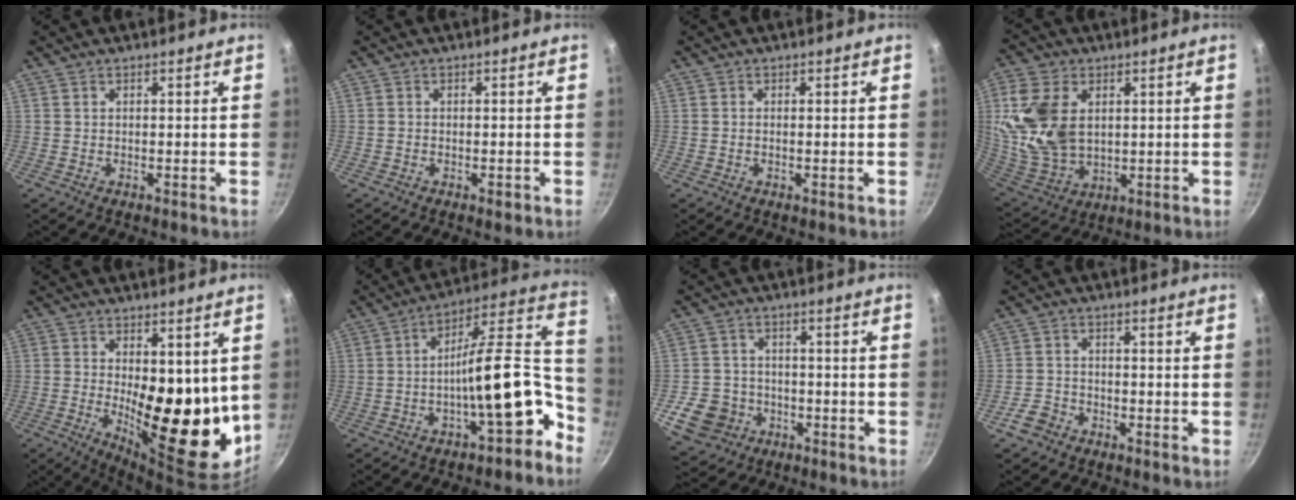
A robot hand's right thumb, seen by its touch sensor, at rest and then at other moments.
{"total": 1.4, "force": [-0.8, 0.7, 1.0], "torque": [-0.020, 0.004, -0.014]}
{"total": 0.8, "force": [-0.2, 0.2, 0.7], "torque": [-0.015, 0.001, -0.005]}
{"total": 15.9, "force": [3.2, 10.7, 11.3], "torque": [-0.217, -0.016, 0.076]}
{"total": 17.0, "force": [1.0, 7.5, 15.2], "torque": [-0.182, -0.039, 0.029]}
{"total": 18.7, "force": [-7.9, 7.0, 15.5], "torque": [-0.168, 0.088, -0.129]}
{"total": 9.8, "force": [-3.9, 8.2, 3.7], "torque": [-0.050, 0.030, -0.062]}
{"total": 4.1, "force": [-2.7, 2.7, 1.4], "torque": [-0.026, 0.029, -0.051]}